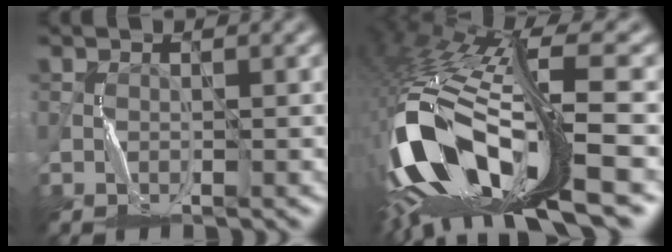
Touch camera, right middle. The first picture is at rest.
{"total": 17.1, "force": [-6.4, 5.8, 14.7], "torque": [-0.307, -0.017, -0.095]}